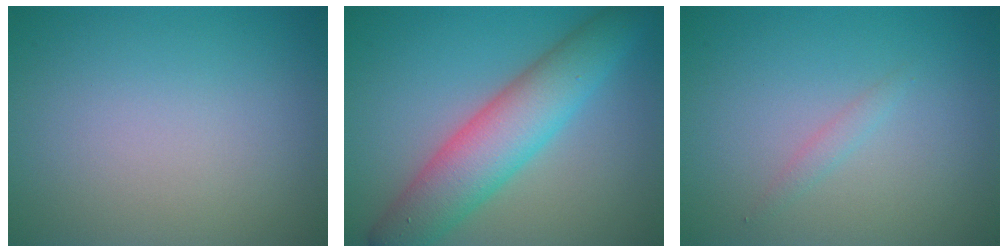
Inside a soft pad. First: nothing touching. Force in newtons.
{"total": 7.1, "press": 7.1, "slide": 0.4}
{"total": 0.9, "press": 0.9, "slide": 0.1}